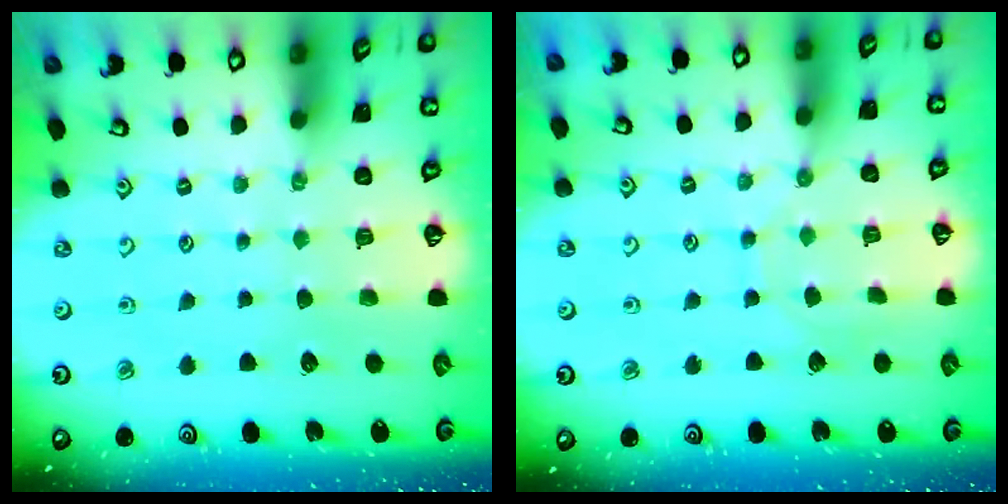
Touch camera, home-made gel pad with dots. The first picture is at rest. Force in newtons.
{"total": 6.8, "press": 6.8, "slide": 0.6}